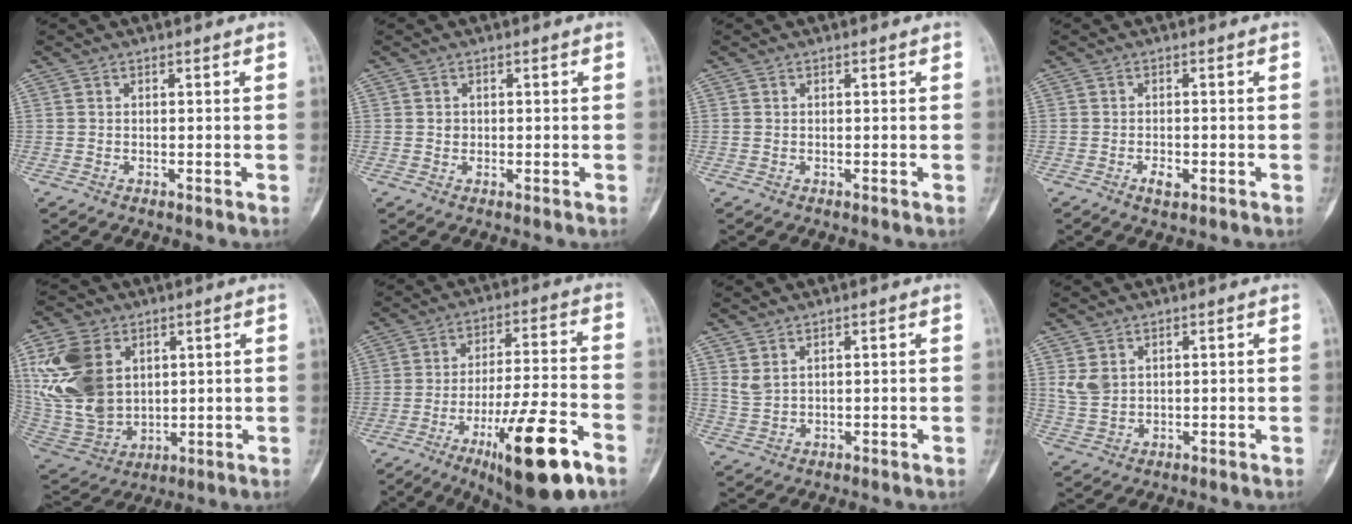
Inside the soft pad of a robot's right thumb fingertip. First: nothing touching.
{"total": 1.0, "force": [0.1, 0.9, 0.4], "torque": [-0.002, 0.002, 0.003]}
{"total": 0.0}
{"total": 2.5, "force": [-1.1, 1.3, 1.9], "torque": [-0.030, 0.003, -0.014]}
{"total": 19.2, "force": [5.6, 13.7, 12.3], "torque": [-0.252, -0.022, 0.128]}
{"total": 18.5, "force": [-9.4, 4.0, 15.4], "torque": [-0.256, 0.042, -0.141]}
{"total": 2.7, "force": [1.7, 1.3, 1.7], "torque": [-0.035, -0.007, 0.044]}
{"total": 4.2, "force": [1.7, 3.0, 2.4], "torque": [-0.044, -0.006, 0.046]}